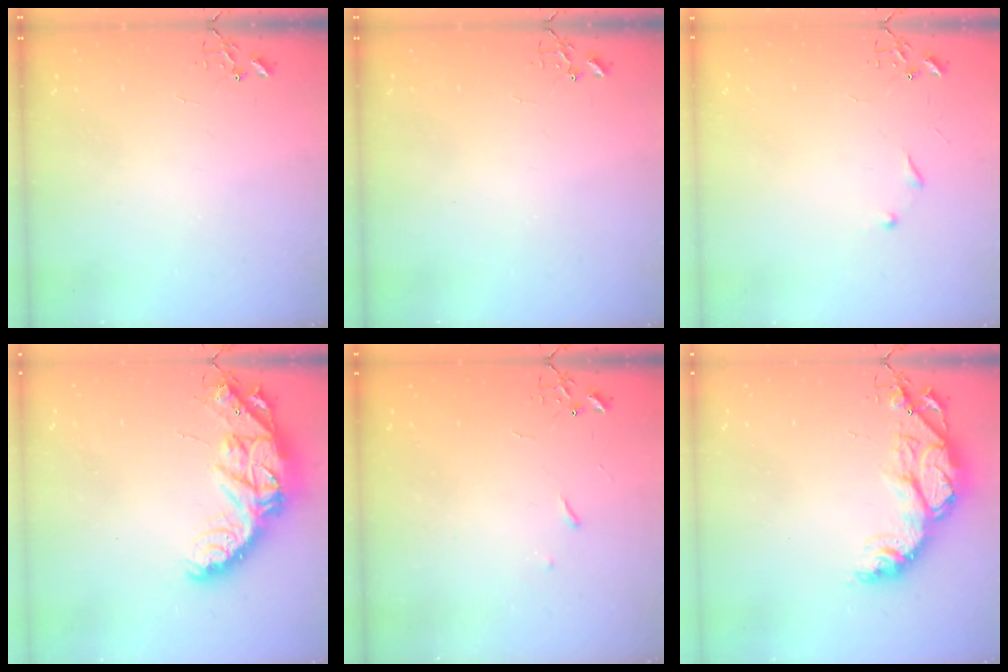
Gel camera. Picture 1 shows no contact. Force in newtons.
{"total": 0.0}
{"total": 6.0, "press": 6.0, "slide": 0.6}
{"total": 19.5, "press": 19.4, "slide": 1.3}
{"total": 2.9, "press": 2.8, "slide": 0.5}
{"total": 15.3, "press": 15.3, "slide": 1.1}